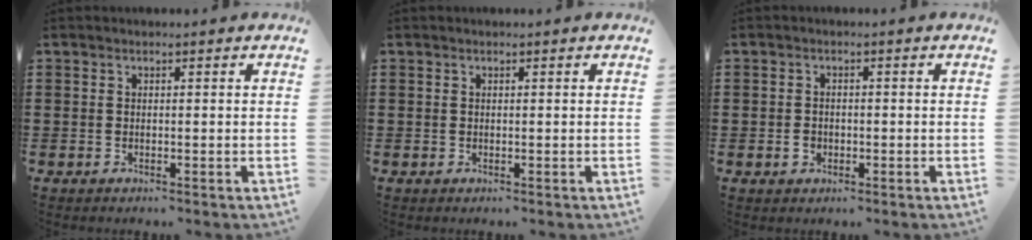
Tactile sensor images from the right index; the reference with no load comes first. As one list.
[{"total": 0.0}, {"total": 1.6, "force": [-0.6, 1.3, 0.7], "torque": [-0.016, -0.001, -0.012]}]